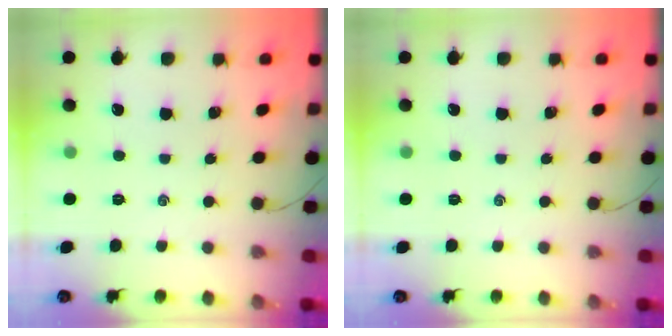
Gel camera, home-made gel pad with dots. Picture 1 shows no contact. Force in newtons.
{"total": 0.0}